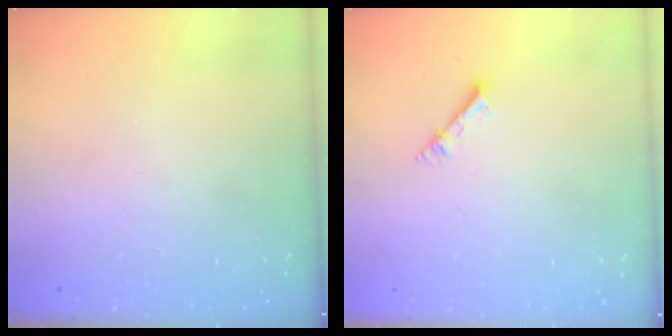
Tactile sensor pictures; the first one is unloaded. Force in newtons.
{"total": 2.6, "press": 2.6, "slide": 0.3}